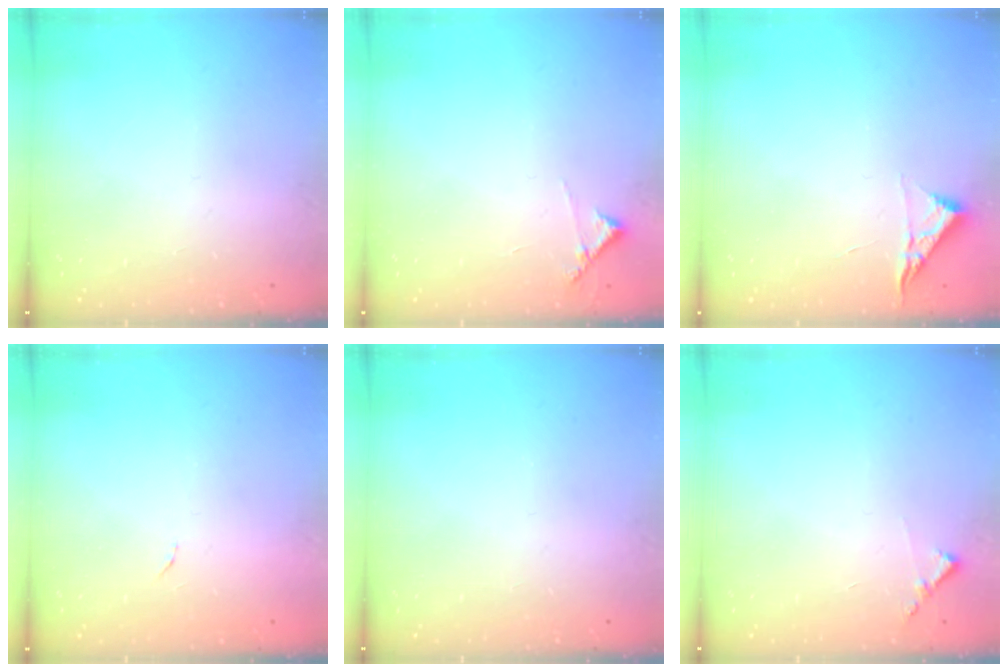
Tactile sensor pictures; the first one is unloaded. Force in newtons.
{"total": 5.7, "press": 5.7, "slide": 0.3}
{"total": 5.1, "press": 5.0, "slide": 0.7}
{"total": 4.0, "press": 4.0, "slide": 0.3}
{"total": 0.0}
{"total": 5.8, "press": 5.8, "slide": 0.4}